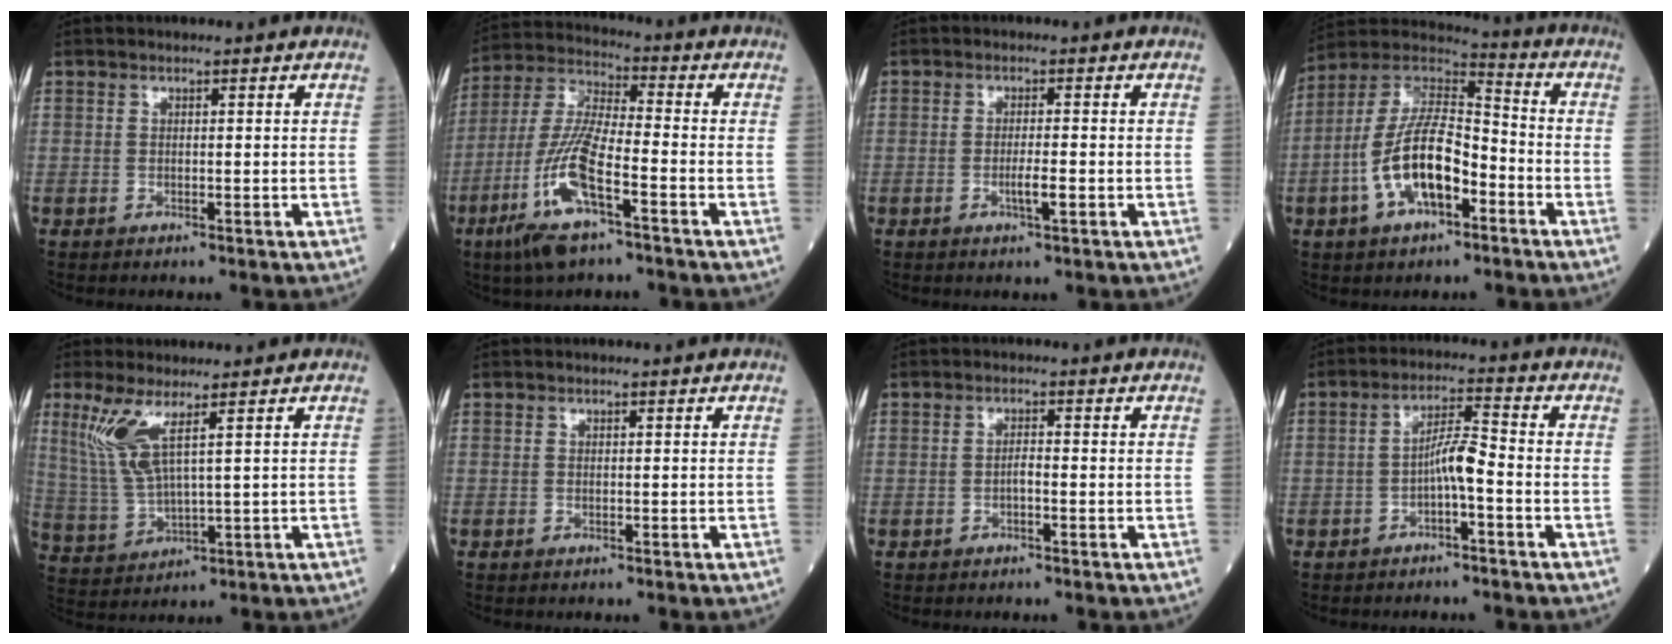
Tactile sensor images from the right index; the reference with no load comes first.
{"total": 12.9, "force": [-6.0, 1.9, 11.3], "torque": [-0.246, -0.016, -0.116]}
{"total": 2.4, "force": [-0.8, 0.0, 2.3], "torque": [-0.044, -0.002, -0.011]}
{"total": 13.7, "force": [-4.5, 5.4, 11.7], "torque": [-0.240, 0.018, -0.083]}
{"total": 7.4, "force": [3.6, 0.7, 6.4], "torque": [-0.159, 0.000, 0.085]}
{"total": 0.0}
{"total": 1.2, "force": [-0.5, 0.2, 1.1], "torque": [-0.019, 0.003, -0.008]}
{"total": 4.6, "force": [-1.6, 0.4, 4.2], "torque": [-0.079, 0.013, -0.026]}